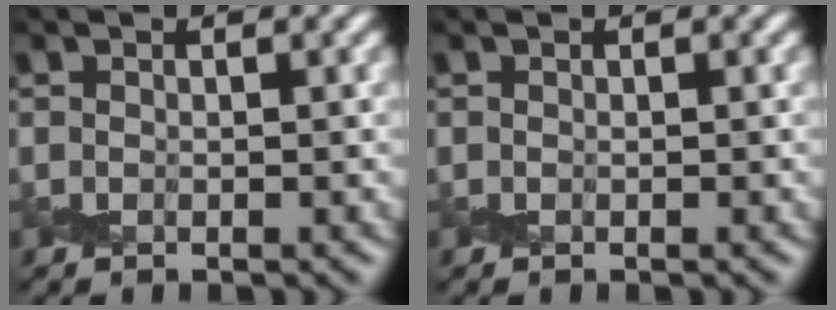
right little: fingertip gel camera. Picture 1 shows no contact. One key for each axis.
{"total": 0.0}